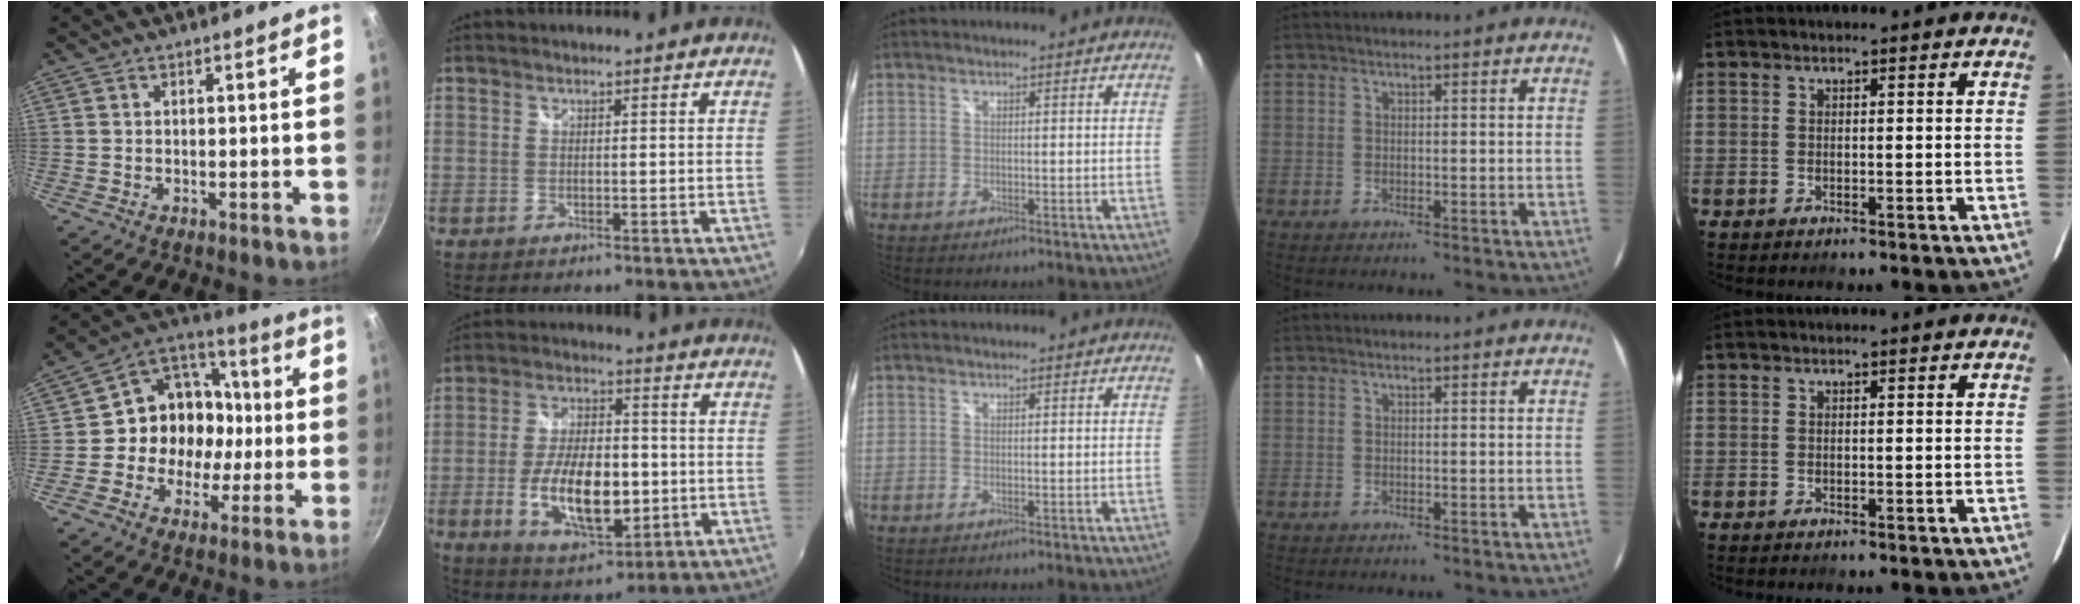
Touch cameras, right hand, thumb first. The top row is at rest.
{"thumb": {"total": 15.1, "force": [-1.4, 13.0, 7.6], "torque": [-0.076, 0.040, -0.035]}, "index": {"total": 15.3, "force": [-3.0, 7.3, 13.1], "torque": [-0.250, -0.009, -0.039]}}